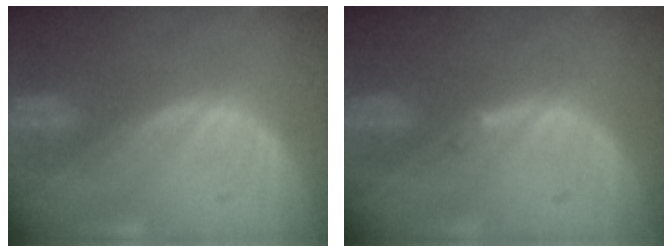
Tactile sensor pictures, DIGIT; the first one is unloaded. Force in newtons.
{"total": 0.5, "press": 0.5, "slide": 0.1}